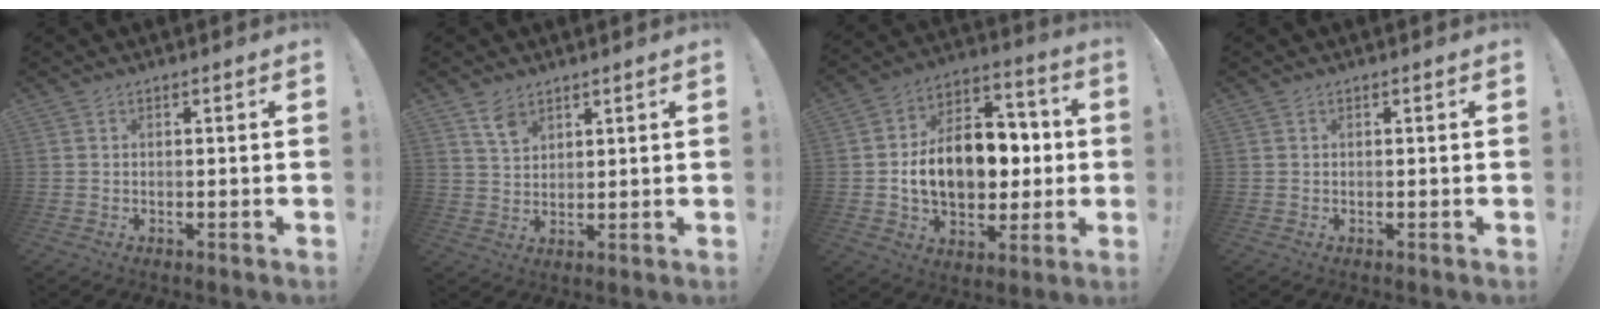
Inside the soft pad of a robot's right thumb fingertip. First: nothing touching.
{"total": 5.6, "force": [3.8, 3.2, 2.5], "torque": [-0.040, -0.019, 0.071]}
{"total": 16.9, "force": [-1.0, 12.1, 11.8], "torque": [-0.196, 0.016, -0.009]}
{"total": 0.0}